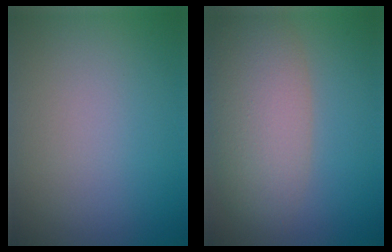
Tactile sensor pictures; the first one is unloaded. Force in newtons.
{"total": 6.8, "press": 6.8, "slide": 0.5}